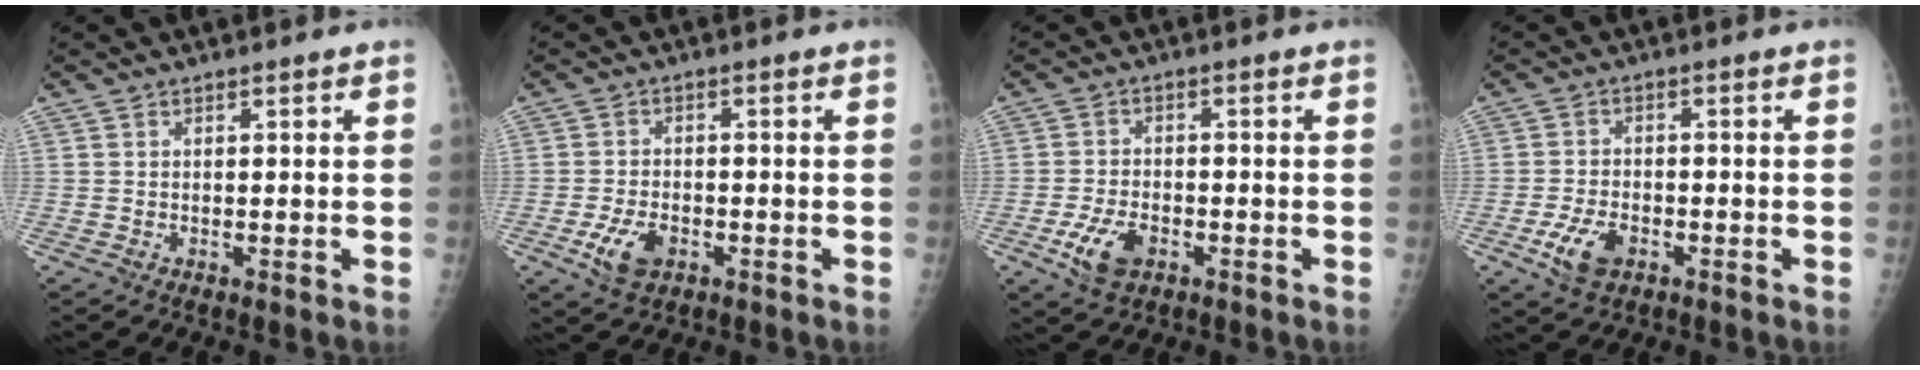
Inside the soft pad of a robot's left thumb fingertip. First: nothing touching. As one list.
[{"total": 5.7, "force": [-2.5, 3.4, 3.9], "torque": [-0.076, 0.006, -0.041]}, {"total": 6.5, "force": [-2.9, 3.8, 4.4], "torque": [-0.086, 0.009, -0.050]}, {"total": 5.9, "force": [-2.8, 3.4, 4.0], "torque": [-0.078, 0.008, -0.048]}]